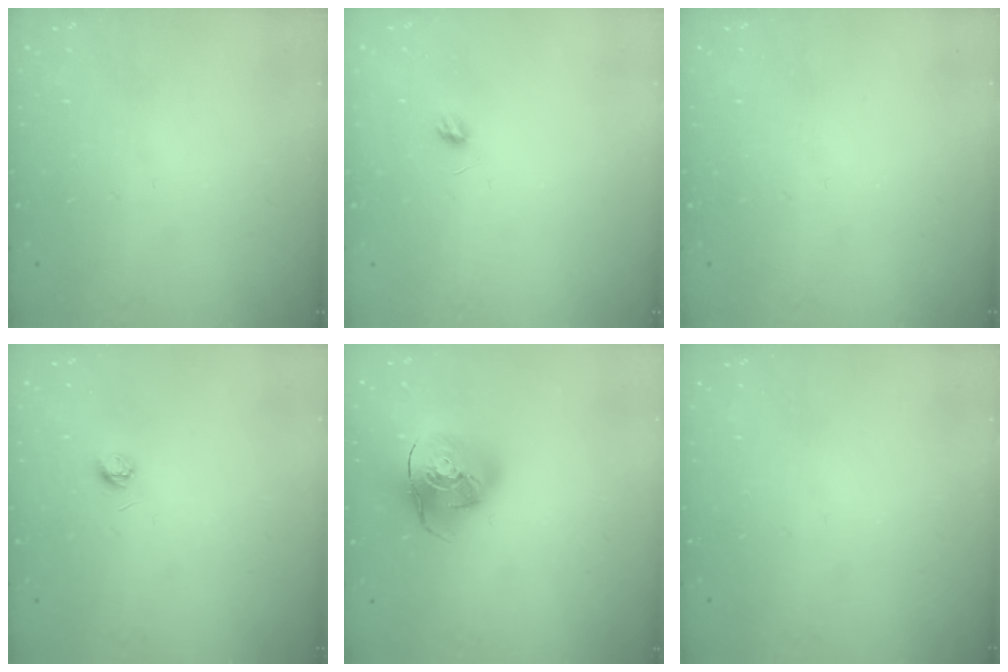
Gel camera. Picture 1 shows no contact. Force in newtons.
{"total": 3.7, "press": 3.7, "slide": 0.3}
{"total": 0.0}
{"total": 3.2, "press": 3.2, "slide": 0.4}
{"total": 16.2, "press": 16.0, "slide": 2.4}
{"total": 0.0}